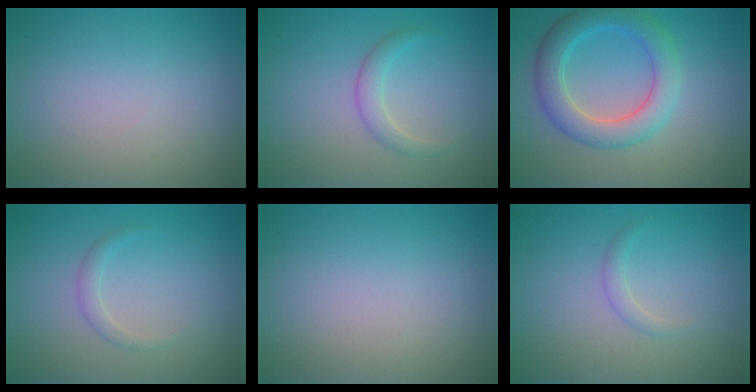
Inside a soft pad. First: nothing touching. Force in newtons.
{"total": 1.7, "press": 1.7, "slide": 0.1}
{"total": 4.8, "press": 4.8, "slide": 0.3}
{"total": 1.1, "press": 1.1, "slide": 0.0}
{"total": 0.0}
{"total": 0.9, "press": 0.9, "slide": 0.1}